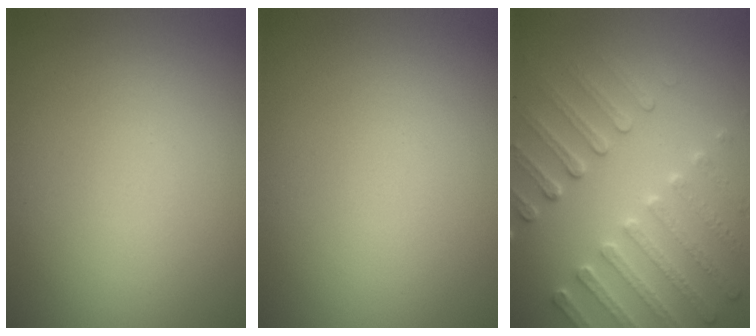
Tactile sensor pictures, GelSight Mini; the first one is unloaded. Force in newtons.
{"total": 0.0}
{"total": 4.6, "press": 3.8, "slide": 2.6}